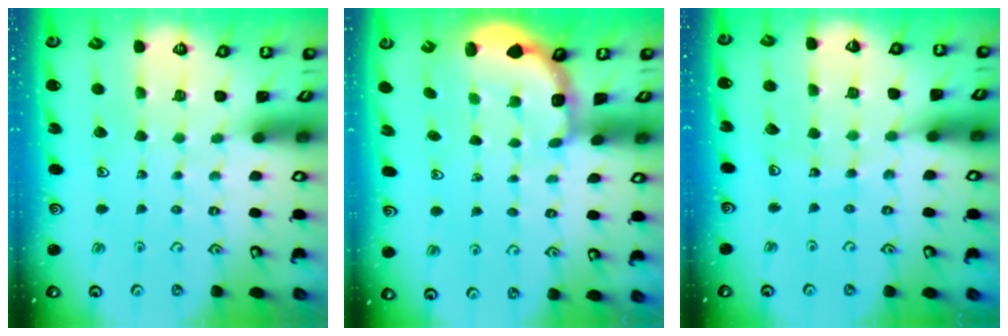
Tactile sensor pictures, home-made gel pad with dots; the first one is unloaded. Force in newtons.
{"total": 2.7, "press": 2.3, "slide": 1.4}
{"total": 6.2, "press": 6.2, "slide": 0.8}